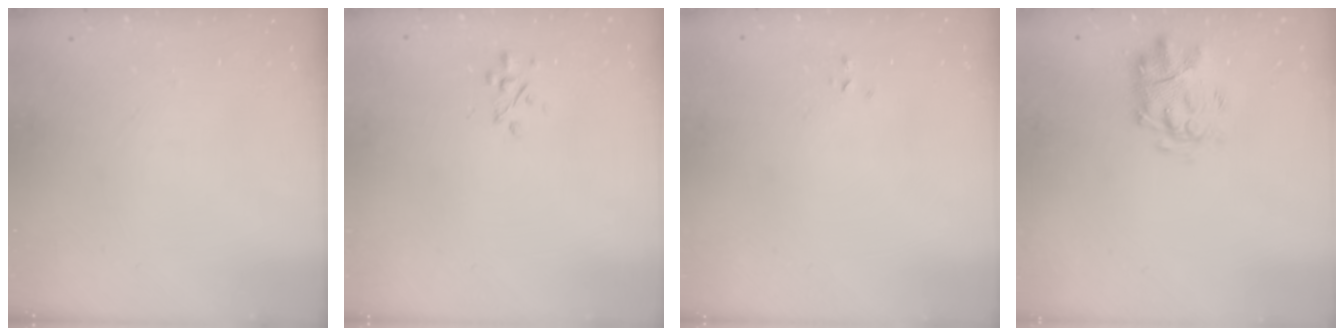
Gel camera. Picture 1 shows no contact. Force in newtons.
{"total": 2.8, "press": 2.7, "slide": 0.9}
{"total": 0.0}
{"total": 3.8, "press": 3.4, "slide": 1.7}